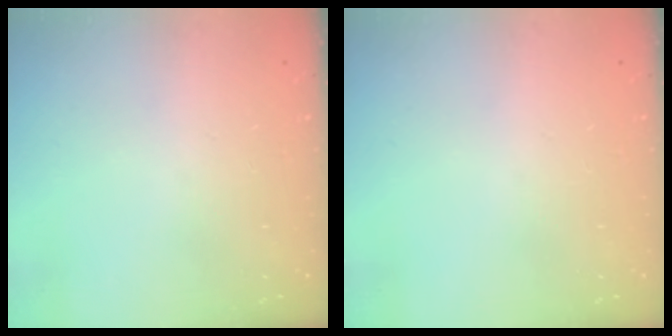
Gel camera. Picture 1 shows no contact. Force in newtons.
{"total": 0.0}